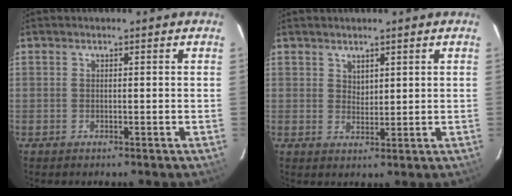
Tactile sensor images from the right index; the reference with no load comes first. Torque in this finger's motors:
{"motor_torque": [-0.20, -0.02, -0.06, 0.00]}